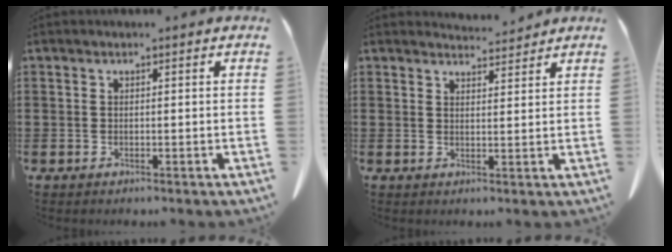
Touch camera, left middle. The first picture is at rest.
{"total": 3.5, "force": [3.4, 0.4, 0.6], "torque": [-0.012, -0.013, 0.062]}